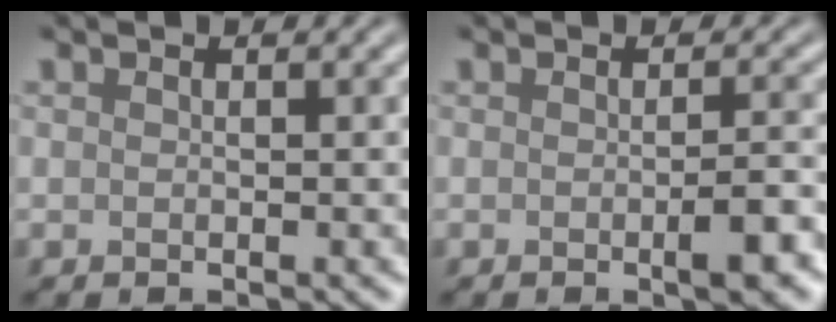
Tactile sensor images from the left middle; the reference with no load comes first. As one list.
[{"total": 2.5, "force": [-0.7, 0.5, 2.3], "torque": [-0.033, 0.001, -0.010]}]